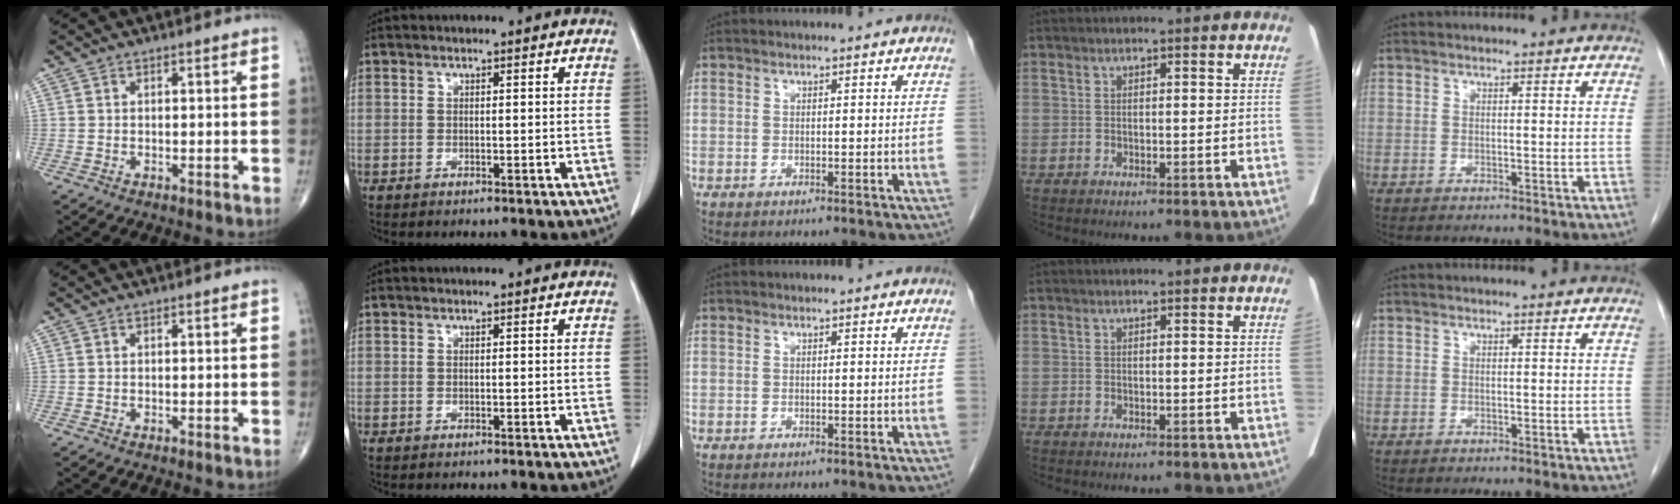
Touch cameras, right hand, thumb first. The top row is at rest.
{}